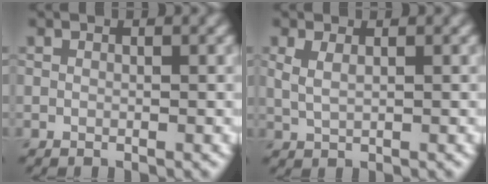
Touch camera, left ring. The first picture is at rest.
{"total": 1.6, "force": [0.7, 0.6, 1.3], "torque": [-0.031, -0.001, 0.017]}